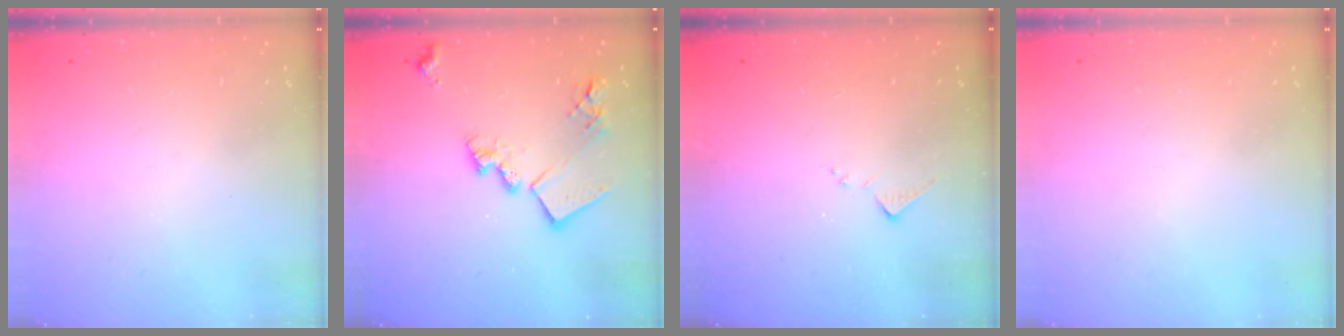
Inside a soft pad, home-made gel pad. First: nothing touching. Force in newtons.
{"total": 17.0, "press": 17.0, "slide": 1.0}
{"total": 6.7, "press": 6.7, "slide": 0.8}
{"total": 0.0}